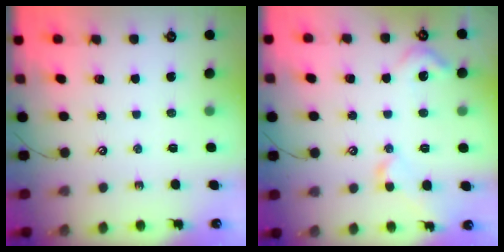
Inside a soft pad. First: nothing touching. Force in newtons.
{"total": 4.8, "press": 4.7, "slide": 1.1}